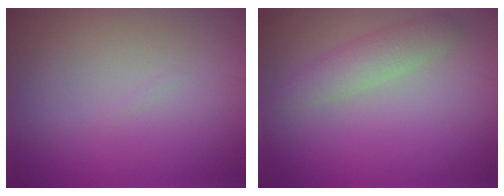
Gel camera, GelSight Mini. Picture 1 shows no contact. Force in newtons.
{"total": 2.4, "press": 2.3, "slide": 0.1}